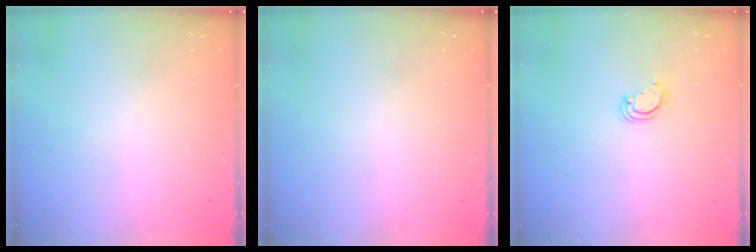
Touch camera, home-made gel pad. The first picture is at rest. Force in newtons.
{"total": 0.0}
{"total": 3.2, "press": 3.1, "slide": 0.3}